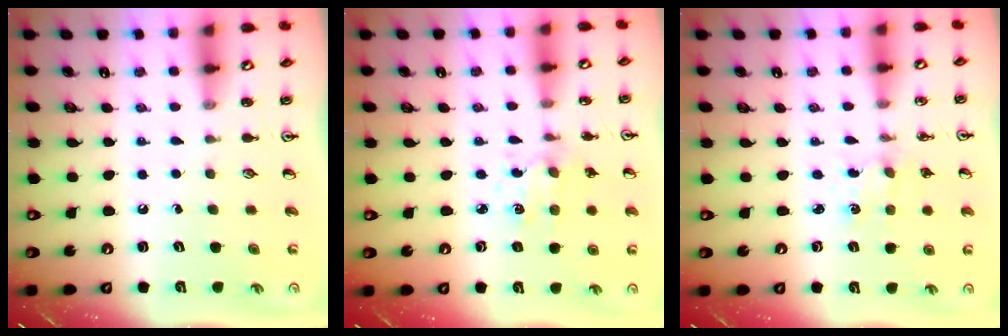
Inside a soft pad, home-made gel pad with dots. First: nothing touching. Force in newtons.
{"total": 1.9, "press": 1.9, "slide": 0.2}
{"total": 1.9, "press": 1.9, "slide": 0.3}